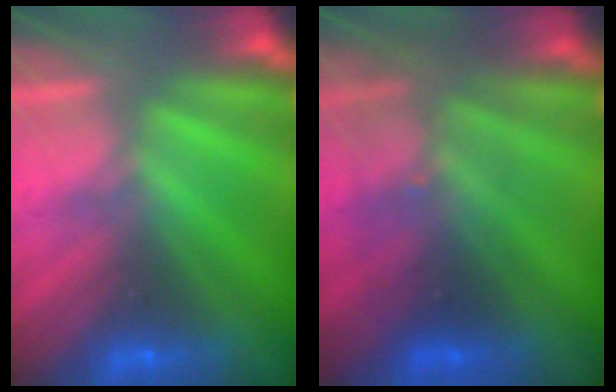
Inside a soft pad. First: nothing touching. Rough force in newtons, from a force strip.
{"total": 2.7}